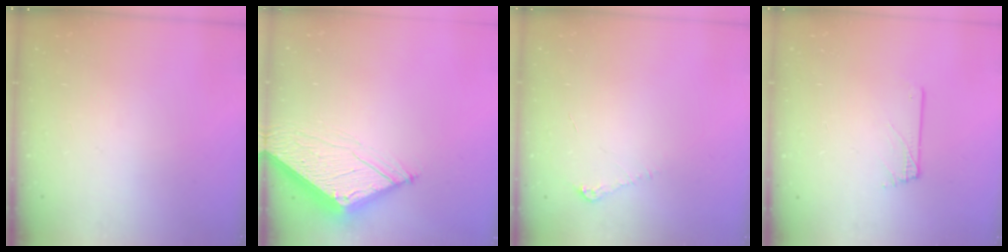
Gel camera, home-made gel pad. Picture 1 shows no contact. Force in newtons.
{"total": 6.6, "press": 6.6, "slide": 0.7}
{"total": 4.9, "press": 4.9, "slide": 0.7}
{"total": 0.6, "press": 0.6, "slide": 0.1}